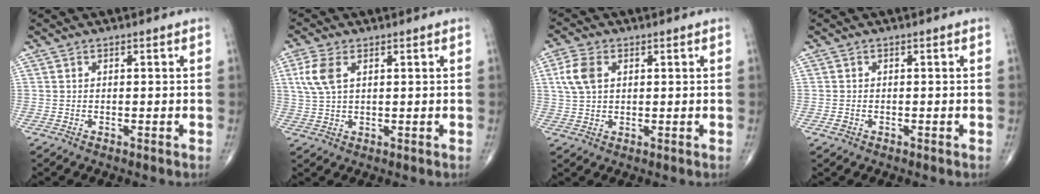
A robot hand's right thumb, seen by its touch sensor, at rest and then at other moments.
{"total": 5.8, "force": [1.9, 3.1, 4.5], "torque": [-0.111, 0.007, 0.042]}
{"total": 6.0, "force": [1.6, 3.9, 4.2], "torque": [-0.091, 0.007, 0.032]}
{"total": 0.9, "force": [-0.5, 0.7, 0.3], "torque": [-0.006, 0.002, -0.008]}